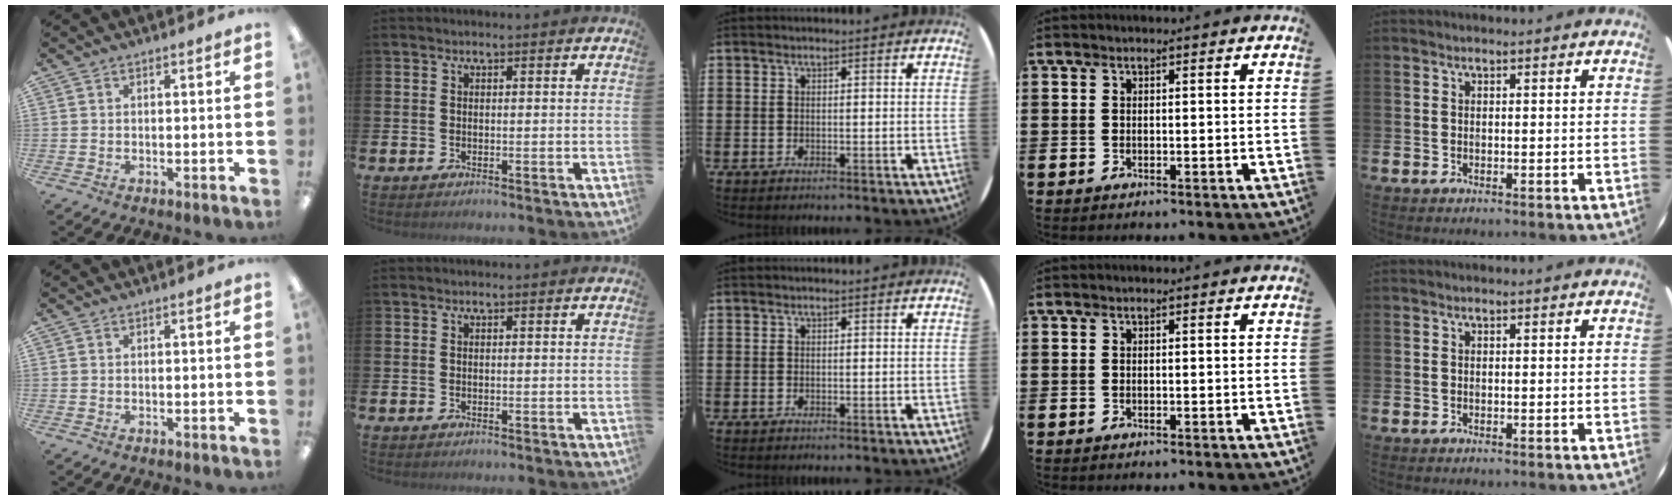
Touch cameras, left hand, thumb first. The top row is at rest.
{}